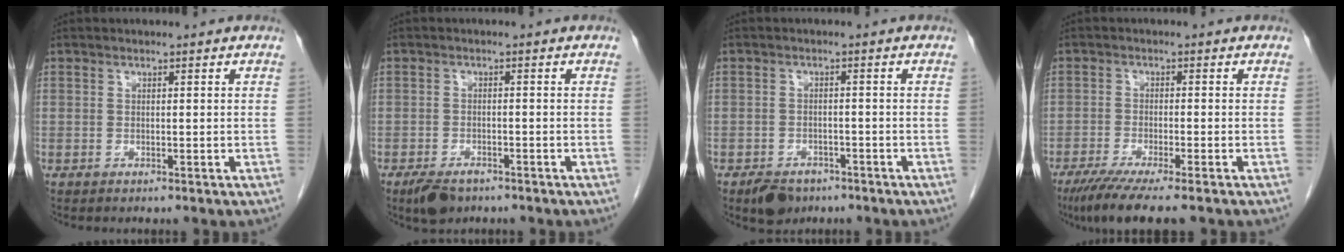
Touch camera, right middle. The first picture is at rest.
{"total": 4.0, "force": [-2.9, 1.8, 2.1], "torque": [-0.042, -0.006, -0.043]}
{"total": 4.4, "force": [-3.1, 2.6, 1.6], "torque": [-0.030, 0.000, -0.045]}
{"total": 8.1, "force": [-6.2, 0.3, 5.3], "torque": [-0.081, -0.020, -0.100]}